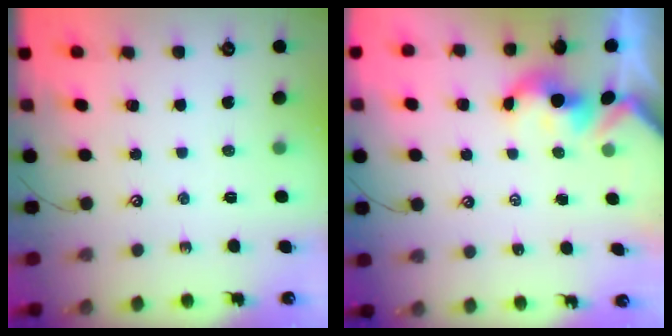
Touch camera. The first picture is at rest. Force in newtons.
{"total": 1.8, "press": 1.8, "slide": 0.2}